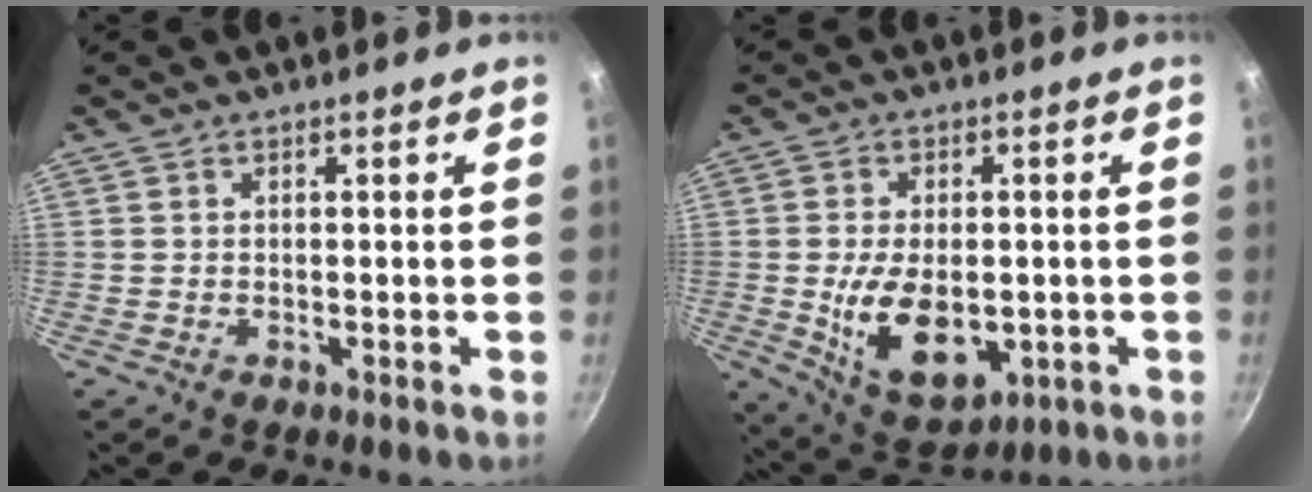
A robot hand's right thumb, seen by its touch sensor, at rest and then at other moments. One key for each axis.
{"total": 13.8, "fx": -2.0, "fy": 8.3, "fz": 10.7, "tx": -0.161, "ty": -0.007, "tz": -0.015}